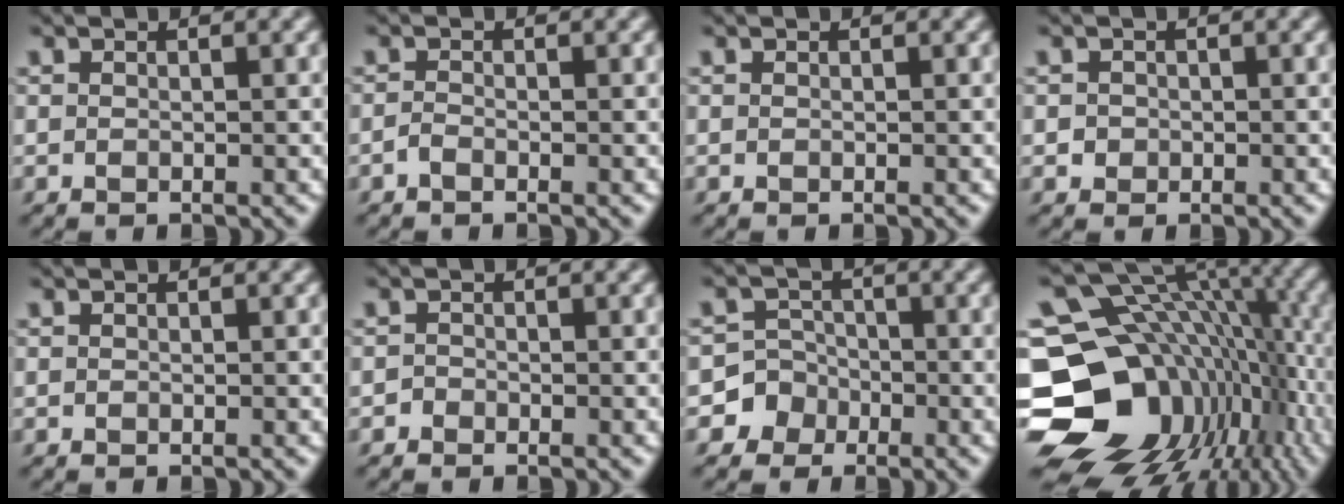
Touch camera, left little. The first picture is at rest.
{"total": 0.9, "force": [-0.6, 0.3, 0.5], "torque": [-0.013, 0.002, -0.014]}
{"total": 0.0}
{"total": 0.9, "force": [-0.1, 0.8, 0.1], "torque": [0.004, -0.003, 0.000]}
{"total": 0.0}
{"total": 0.7, "force": [-0.5, 0.5, 0.0], "torque": [0.002, -0.002, -0.012]}
{"total": 5.2, "force": [-2.3, 4.6, -0.1], "torque": [0.031, 0.003, -0.057]}
{"total": 19.1, "force": [-4.7, 14.6, 11.3], "torque": [-0.215, -0.010, -0.050]}